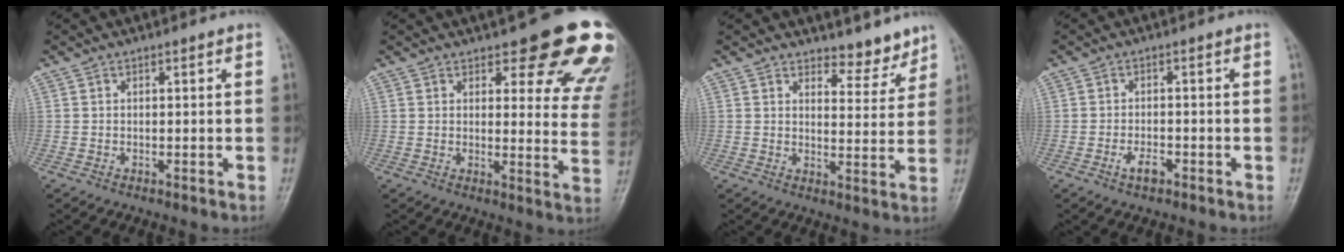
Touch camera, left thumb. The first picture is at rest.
{"total": 17.4, "force": [12.0, 5.9, 11.2], "torque": [-0.082, -0.063, 0.127]}
{"total": 5.4, "force": [4.8, 2.1, 1.2], "torque": [0.007, -0.045, 0.070]}
{"total": 2.9, "force": [-1.6, 1.3, 1.9], "torque": [-0.035, 0.008, -0.030]}